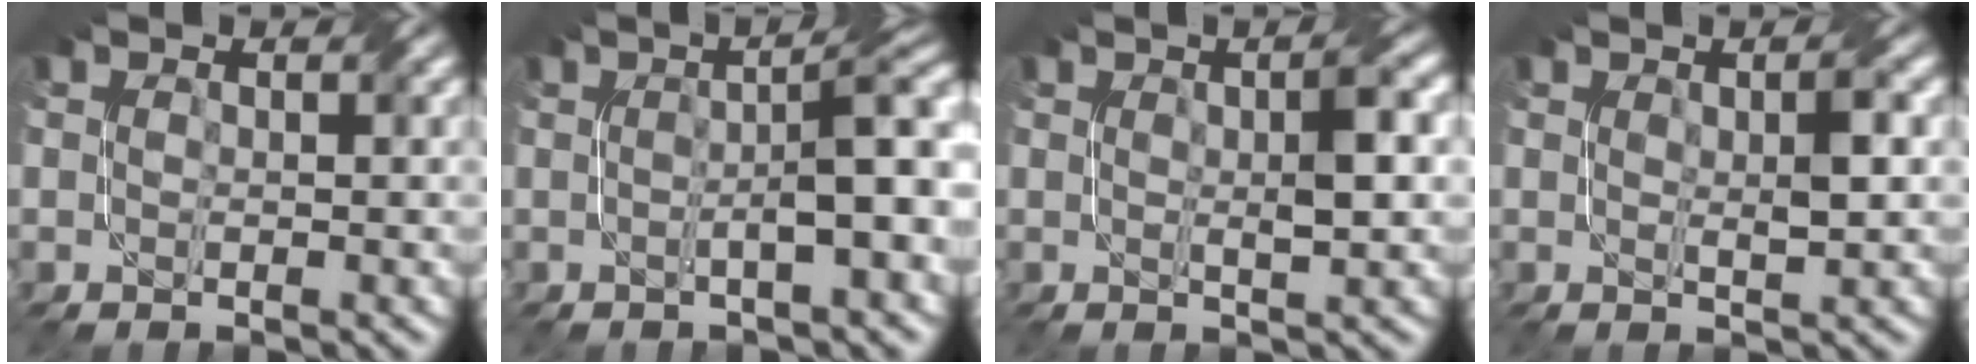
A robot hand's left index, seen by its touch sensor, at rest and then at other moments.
{"total": 6.3, "force": [0.2, 1.2, 6.2], "torque": [-0.077, 0.015, -0.001]}
{"total": 3.4, "force": [0.7, 0.5, 3.3], "torque": [-0.051, 0.004, 0.010]}
{"total": 2.2, "force": [0.6, 0.3, 2.1], "torque": [-0.032, 0.000, 0.011]}